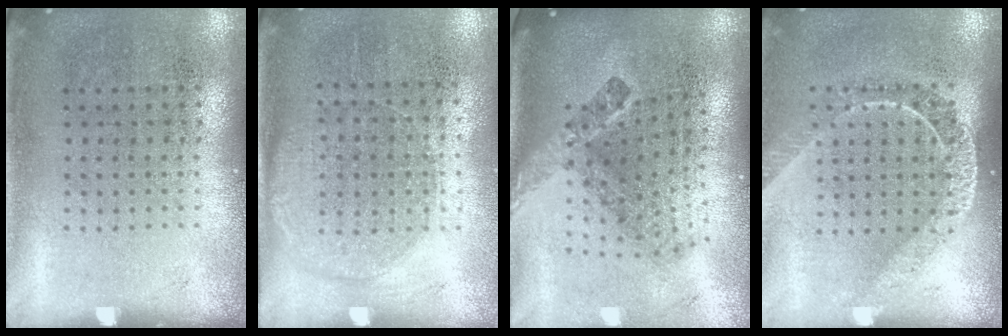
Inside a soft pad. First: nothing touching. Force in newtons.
{"total": 1.3, "press": 1.2, "slide": 0.5}
{"total": 2.5, "press": 1.6, "slide": 2.0}
{"total": 1.7, "press": 1.5, "slide": 0.9}